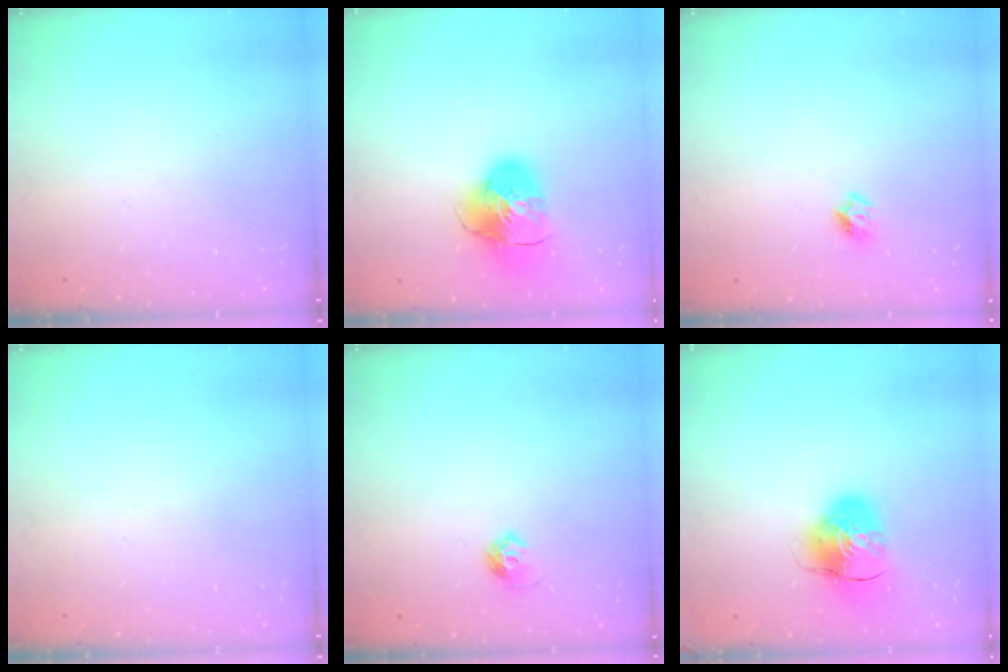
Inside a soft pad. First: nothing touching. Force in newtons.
{"total": 10.6, "press": 10.5, "slide": 1.2}
{"total": 7.0, "press": 7.0, "slide": 0.7}
{"total": 0.0}
{"total": 6.1, "press": 6.0, "slide": 1.1}
{"total": 9.7, "press": 9.6, "slide": 1.2}